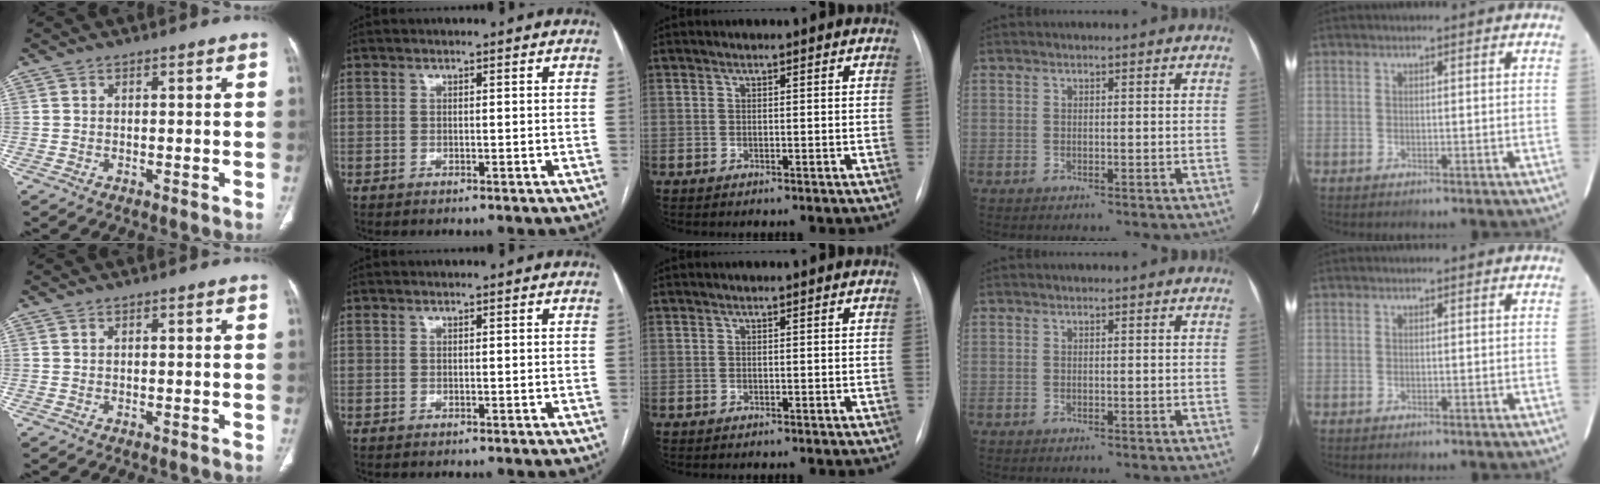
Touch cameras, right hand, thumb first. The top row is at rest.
{}